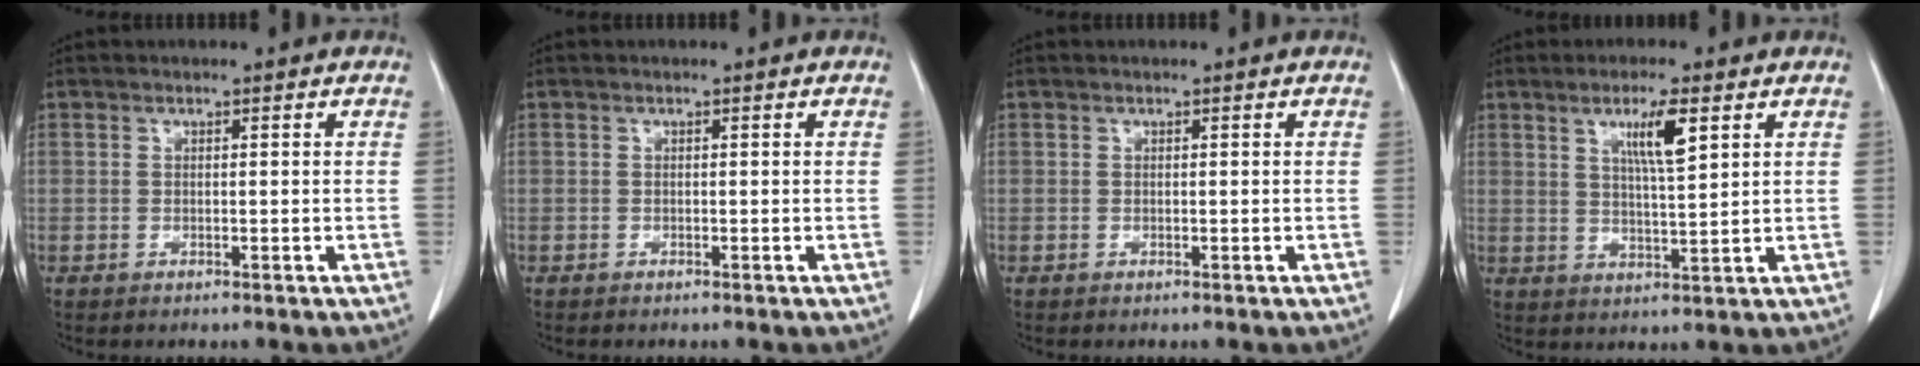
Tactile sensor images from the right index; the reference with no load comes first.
{"total": 0.0}
{"total": 0.0}
{"total": 6.2, "force": [2.9, 0.4, 5.5], "torque": [-0.098, -0.004, 0.050]}